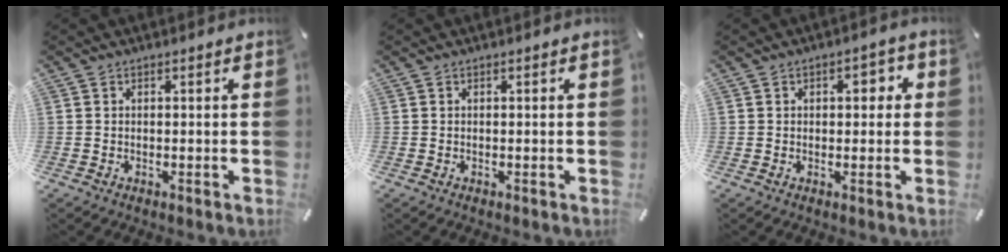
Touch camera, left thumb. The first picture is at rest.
{"total": 0.0}
{"total": 3.5, "force": [0.4, 2.4, 2.5], "torque": [-0.021, -0.001, -0.005]}